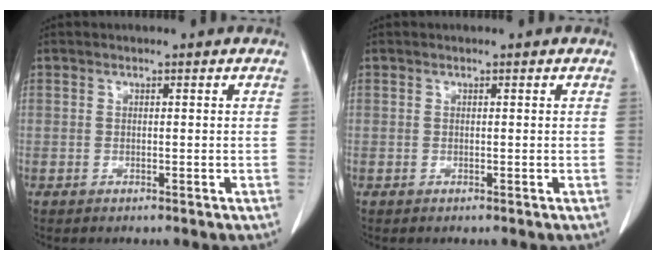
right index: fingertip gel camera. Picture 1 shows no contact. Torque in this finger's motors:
{"motor_torque": [0.00, 0.00, 0.00, 0.00]}